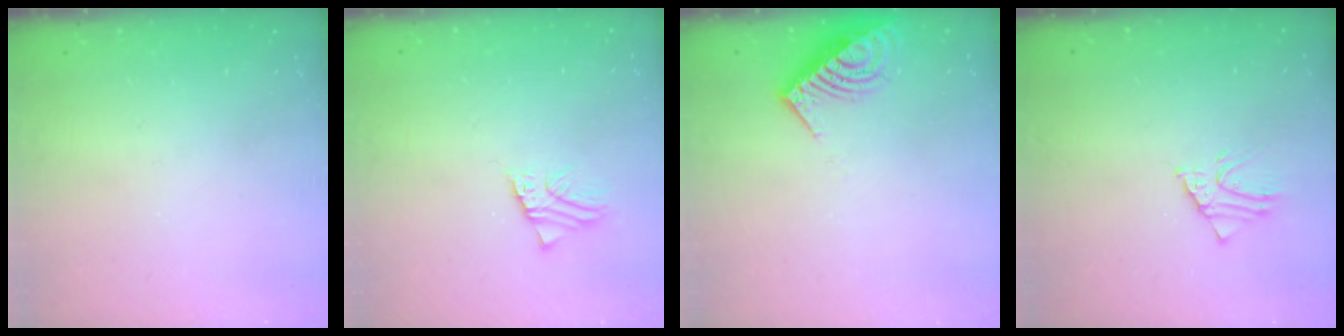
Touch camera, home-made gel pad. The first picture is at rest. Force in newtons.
{"total": 2.1, "press": 2.1, "slide": 0.2}
{"total": 13.4, "press": 13.3, "slide": 1.8}
{"total": 2.5, "press": 2.5, "slide": 0.2}